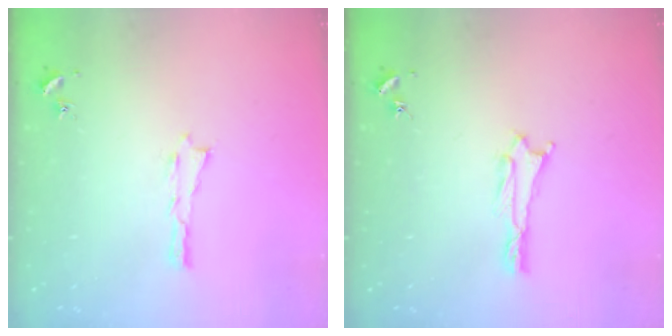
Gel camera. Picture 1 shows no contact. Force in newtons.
{"total": 1.0, "press": 1.0, "slide": 0.2}